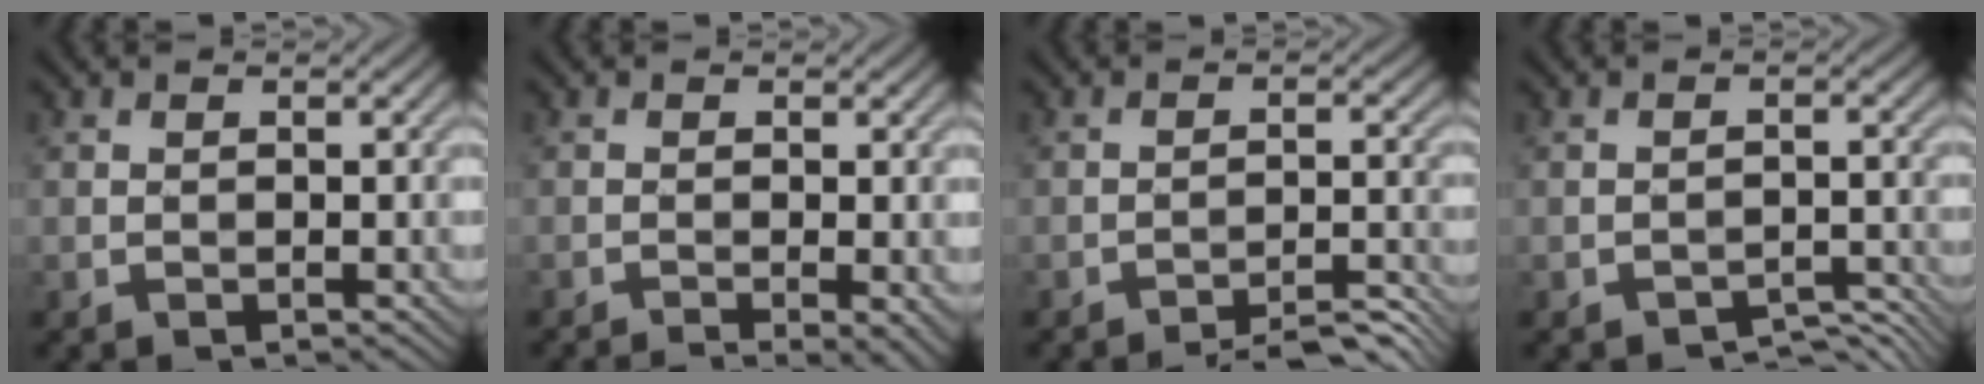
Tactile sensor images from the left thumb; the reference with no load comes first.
{"total": 3.9, "force": [-1.3, 0.8, 3.7], "torque": [-0.057, -0.002, -0.021]}
{"total": 4.4, "force": [-4.1, -0.2, 1.7], "torque": [-0.022, 0.017, -0.067]}
{"total": 2.5, "force": [-2.5, 0.3, 0.1], "torque": [-0.003, 0.004, -0.037]}